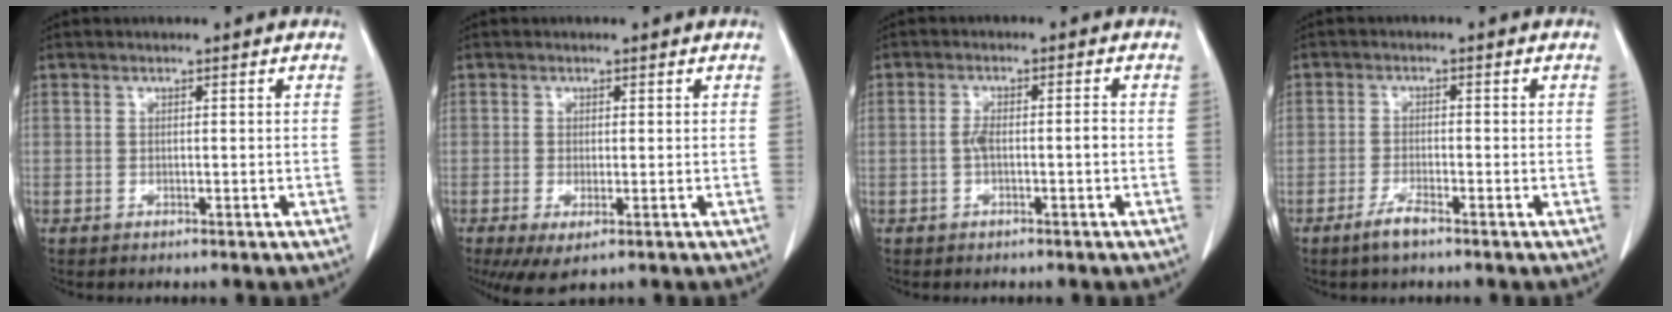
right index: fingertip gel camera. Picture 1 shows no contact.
{"total": 3.1, "force": [-1.1, 1.1, 2.7], "torque": [-0.047, -0.010, -0.013]}
{"total": 3.1, "force": [-0.6, 0.7, 2.9], "torque": [-0.056, 0.006, -0.009]}
{"total": 3.0, "force": [-2.2, 0.4, 2.0], "torque": [-0.044, -0.002, -0.044]}